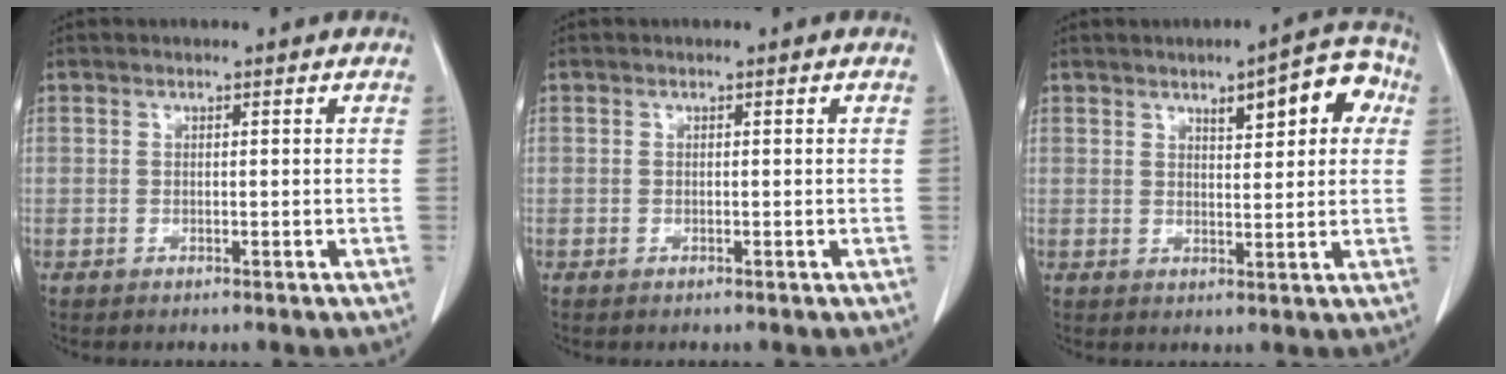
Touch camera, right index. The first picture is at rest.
{"total": 0.0}
{"total": 9.3, "force": [3.6, 3.1, 8.0], "torque": [-0.103, 0.024, 0.050]}